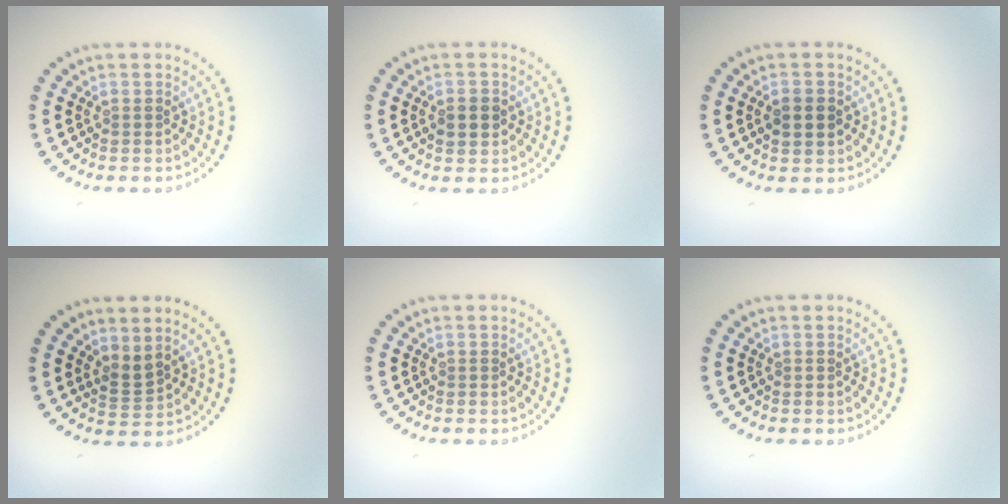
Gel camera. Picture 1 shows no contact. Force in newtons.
{"total": 1.9, "press": 1.9, "slide": 0.2}
{"total": 2.3, "press": 2.3, "slide": 0.2}
{"total": 1.6, "press": 1.2, "slide": 1.1}
{"total": 0.0}
{"total": 0.0}